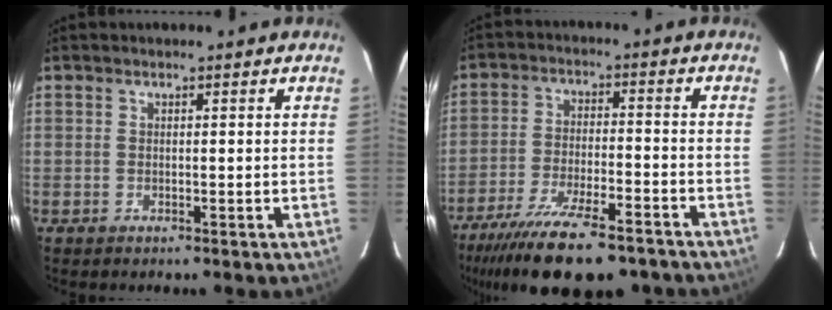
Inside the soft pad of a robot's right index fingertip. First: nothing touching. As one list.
[{"total": 20.4, "force": [-16.1, 5.4, 11.3], "torque": [-0.223, -0.040, -0.248]}]